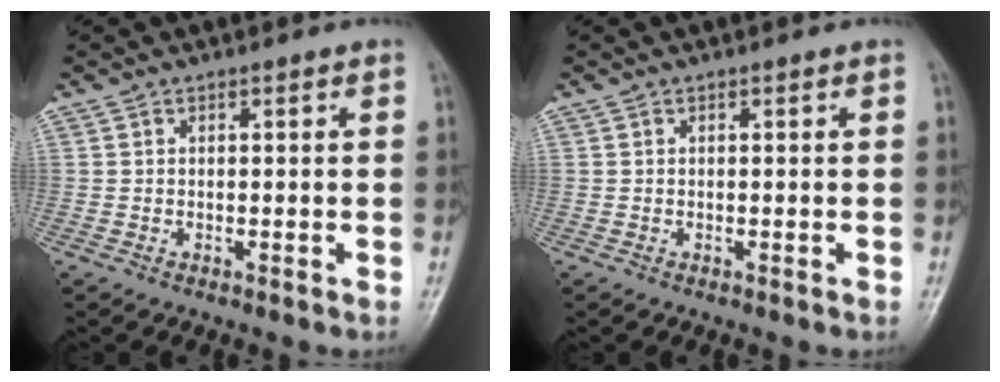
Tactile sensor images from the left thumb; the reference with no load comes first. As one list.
[{"total": 0.0}]